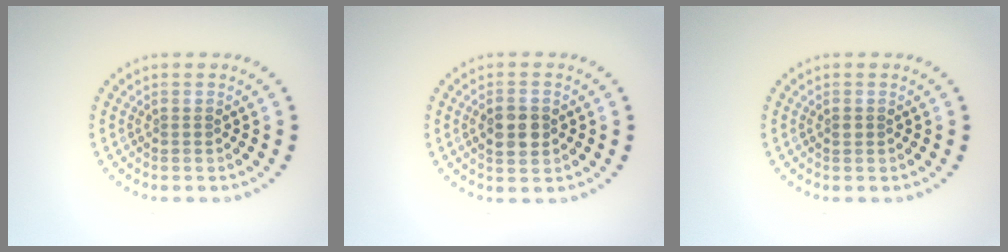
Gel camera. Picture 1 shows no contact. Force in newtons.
{"total": 3.2, "press": 3.2, "slide": 0.2}
{"total": 0.6, "press": 0.6, "slide": 0.0}